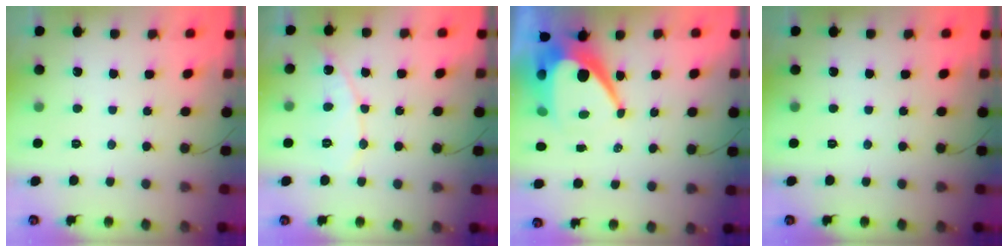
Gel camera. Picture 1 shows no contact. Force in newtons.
{"total": 8.5, "press": 8.4, "slide": 0.9}
{"total": 14.6, "press": 14.6, "slide": 1.0}
{"total": 0.0}